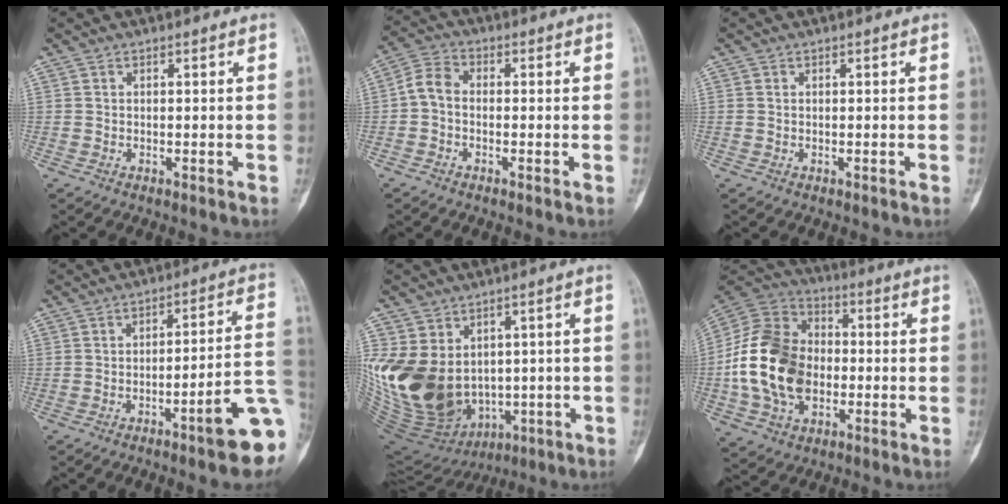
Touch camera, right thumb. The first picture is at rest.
{"total": 4.8, "force": [-0.9, 3.4, 3.3], "torque": [-0.057, 0.021, -0.031]}
{"total": 0.0}
{"total": 13.1, "force": [-5.3, 1.9, 11.8], "torque": [-0.128, 0.038, -0.071]}
{"total": 21.2, "force": [-0.1, 16.5, 13.3], "torque": [-0.270, 0.000, 0.042]}
{"total": 19.2, "force": [-2.8, 13.9, 12.9], "torque": [-0.223, 0.025, -0.052]}